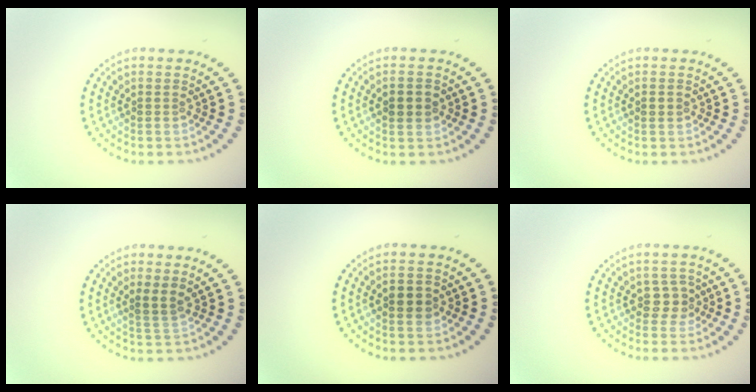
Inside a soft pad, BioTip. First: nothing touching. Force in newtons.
{"total": 2.4, "press": 2.4, "slide": 0.0}
{"total": 1.0, "press": 1.0, "slide": 0.0}
{"total": 1.6, "press": 1.3, "slide": 0.9}
{"total": 1.7, "press": 1.7, "slide": 0.1}
{"total": 1.8, "press": 1.6, "slide": 0.7}